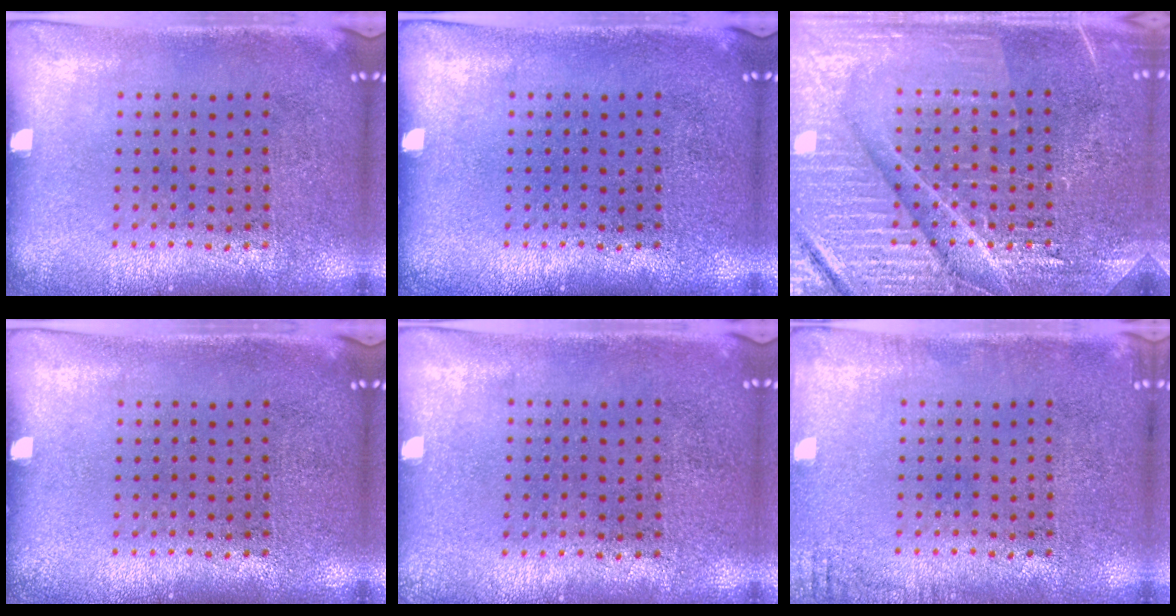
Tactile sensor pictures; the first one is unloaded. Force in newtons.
{"total": 0.0}
{"total": 7.5, "press": 7.4, "slide": 1.0}
{"total": 0.0}
{"total": 0.0}
{"total": 1.4, "press": 1.4, "slide": 0.1}